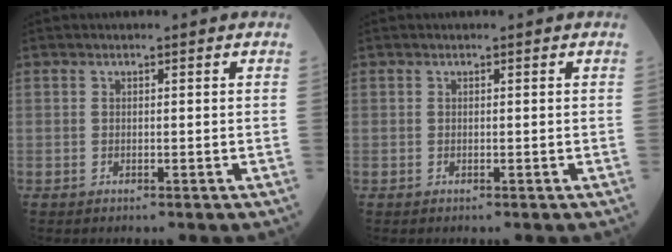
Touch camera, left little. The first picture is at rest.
{"total": 0.0}